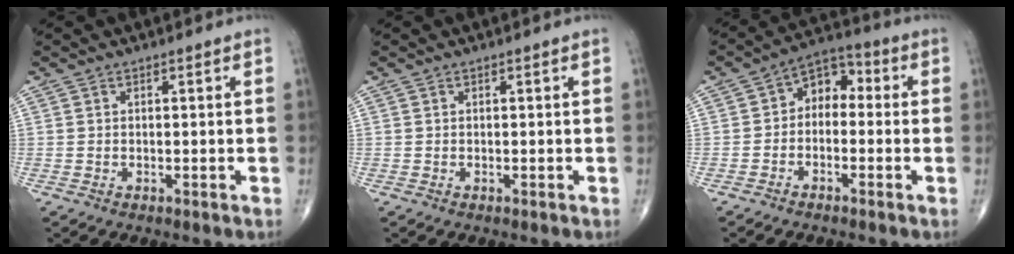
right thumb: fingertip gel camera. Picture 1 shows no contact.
{"total": 0.0}
{"total": 6.7, "force": [-0.5, 4.8, 4.7], "torque": [-0.042, 0.035, -0.029]}